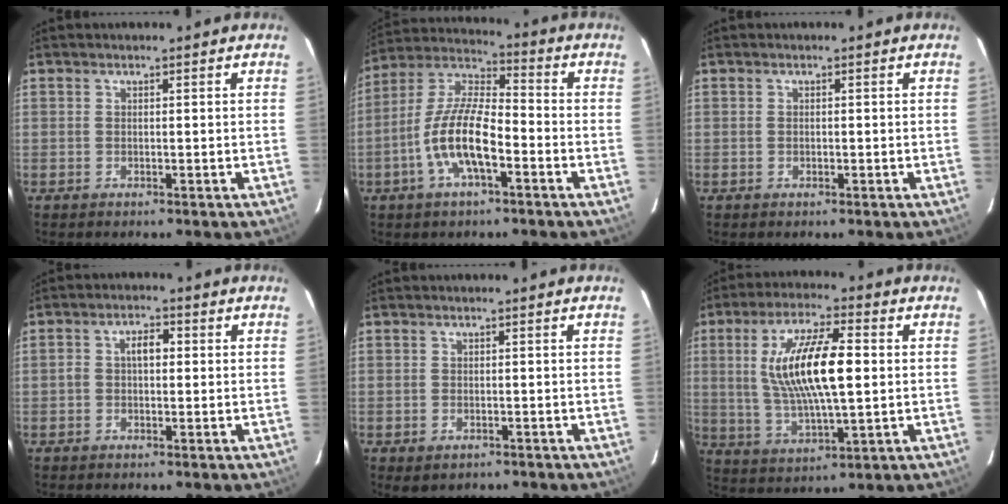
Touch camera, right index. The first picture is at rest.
{"total": 13.4, "force": [-4.9, 4.5, 11.6], "torque": [-0.240, 0.000, -0.095]}
{"total": 0.6, "force": [-0.2, 0.5, 0.3], "torque": [-0.004, 0.000, -0.003]}
{"total": 3.7, "force": [0.1, 2.4, 2.8], "torque": [-0.050, 0.014, 0.002]}
{"total": 2.4, "force": [-1.1, 1.8, 1.0], "torque": [-0.019, -0.007, -0.013]}
{"total": 15.8, "force": [1.8, 4.9, 14.9], "torque": [-0.283, 0.003, 0.042]}